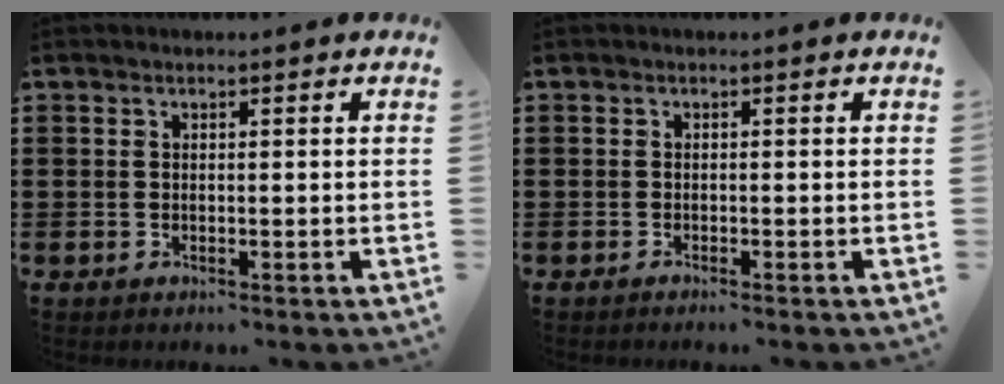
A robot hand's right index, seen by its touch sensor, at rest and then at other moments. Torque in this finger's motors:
{"motor_torque": [-0.77, 1.23, -0.14, 0.01]}